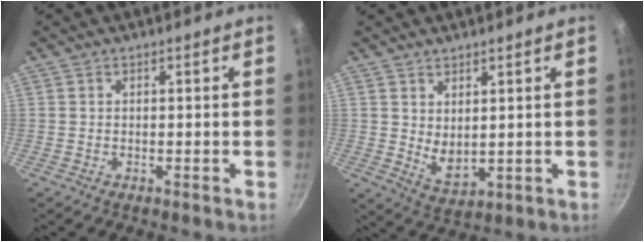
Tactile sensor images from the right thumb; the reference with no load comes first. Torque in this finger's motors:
{"motor_torque": [-0.38, 0.48, -0.26, 0.31, 0.00]}